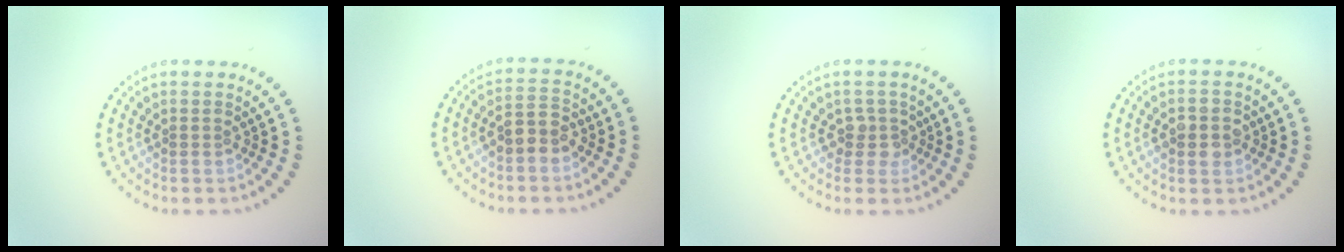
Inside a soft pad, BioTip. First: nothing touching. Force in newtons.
{"total": 2.4, "press": 2.3, "slide": 0.9}
{"total": 1.8, "press": 1.3, "slide": 1.2}
{"total": 2.1, "press": 2.1, "slide": 0.2}